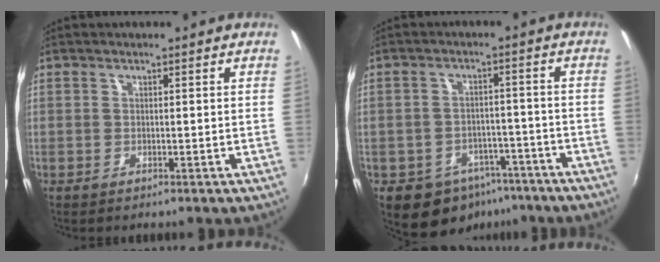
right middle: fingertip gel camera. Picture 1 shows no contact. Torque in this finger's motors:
{"motor_torque": [-0.02, -0.67, 0.05, 0.02]}